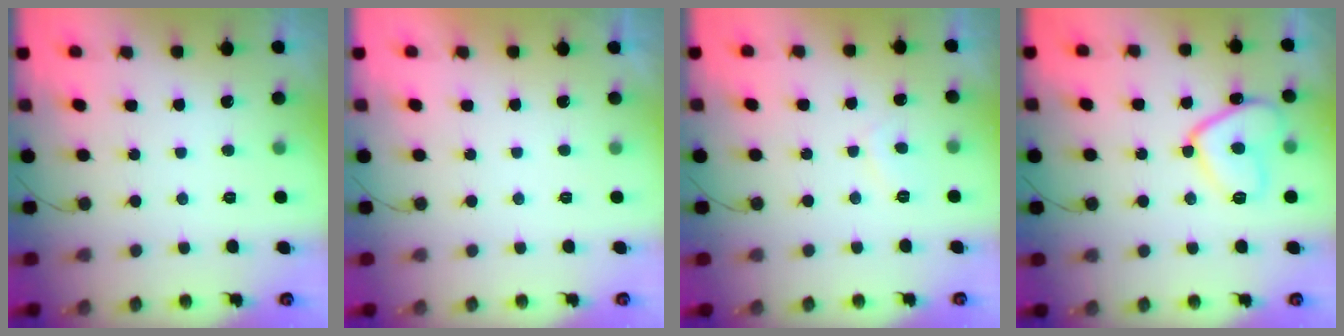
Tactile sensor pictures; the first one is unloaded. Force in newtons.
{"total": 2.3, "press": 2.2, "slide": 0.3}
{"total": 2.0, "press": 1.9, "slide": 0.7}
{"total": 10.8, "press": 10.8, "slide": 1.2}